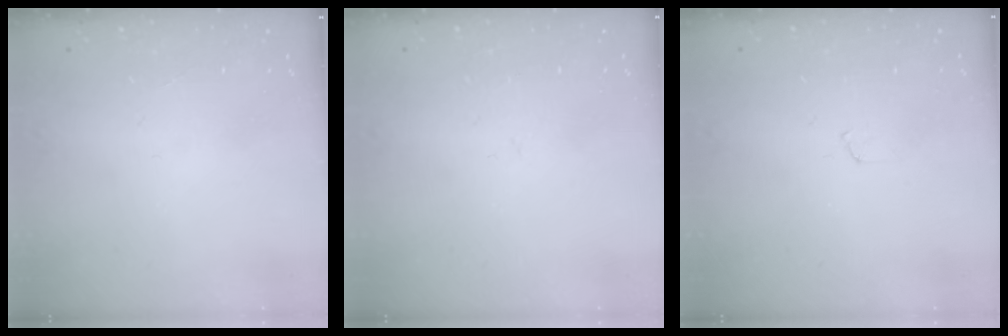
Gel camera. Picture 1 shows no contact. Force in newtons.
{"total": 2.6, "press": 2.6, "slide": 0.2}
{"total": 3.9, "press": 3.9, "slide": 0.5}